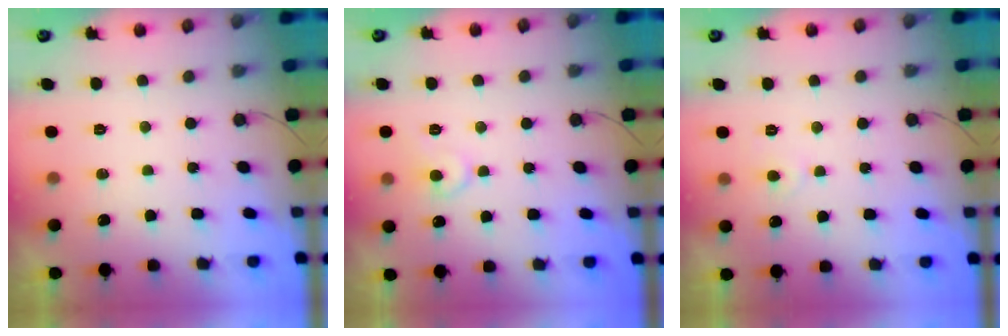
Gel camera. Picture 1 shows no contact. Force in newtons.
{"total": 7.5, "press": 7.5, "slide": 0.7}
{"total": 3.2, "press": 3.2, "slide": 0.3}